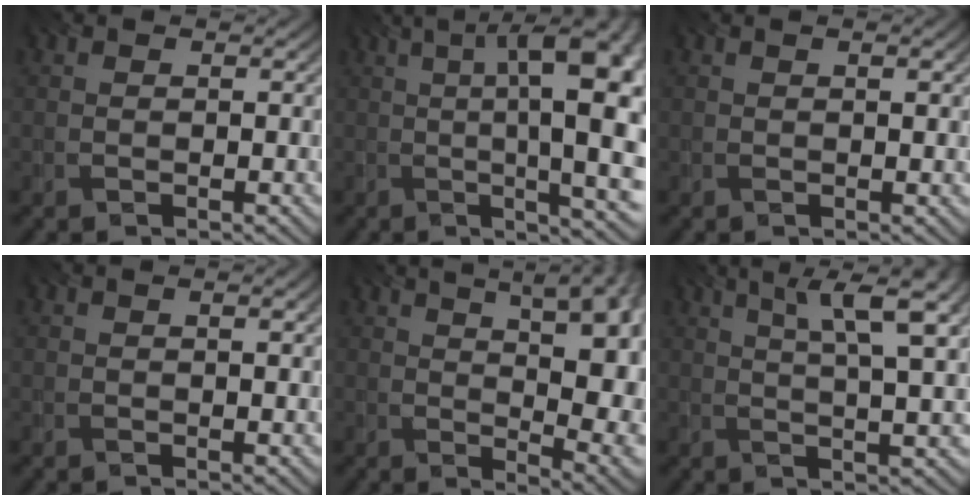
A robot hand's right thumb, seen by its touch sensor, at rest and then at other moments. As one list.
[{"total": 18.5, "force": [1.2, 5.4, 17.6], "torque": [-0.197, 0.022, 0.018]}, {"total": 1.1, "force": [0.4, -0.1, 1.0], "torque": [-0.012, -0.005, 0.010]}, {"total": 1.4, "force": [0.5, 0.0, 1.4], "torque": [-0.018, -0.003, 0.012]}, {"total": 16.8, "force": [4.4, 7.3, 14.4], "torque": [-0.166, 0.044, 0.069]}, {"total": 10.3, "force": [4.1, 2.1, 9.2], "torque": [-0.129, 0.023, 0.059]}]